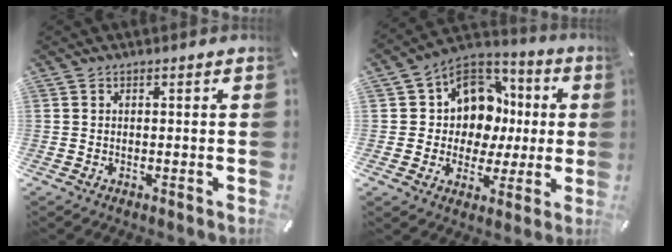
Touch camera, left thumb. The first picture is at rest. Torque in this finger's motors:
{"motor_torque": [2.07, 2.61, 0.36, -0.06, 0.08]}